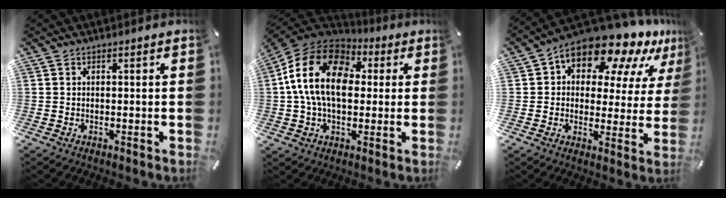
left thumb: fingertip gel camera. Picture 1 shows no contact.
{"total": 16.9, "force": [1.6, 12.5, 11.3], "torque": [-0.240, 0.012, 0.024]}
{"total": 14.6, "force": [10.8, 6.8, 7.2], "torque": [-0.124, -0.080, 0.183]}